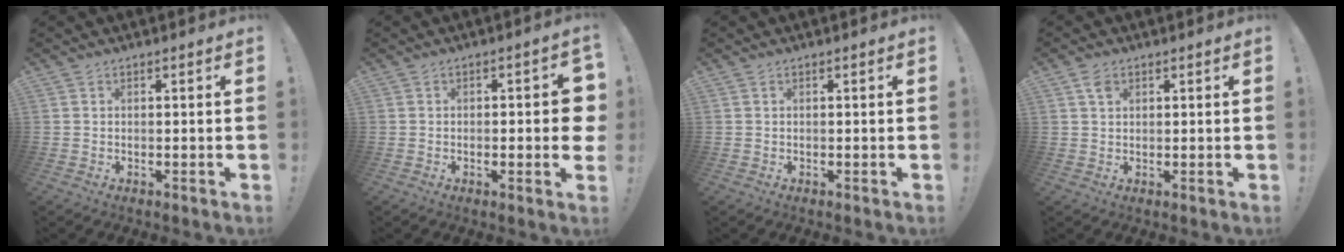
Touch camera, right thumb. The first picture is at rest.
{"total": 4.4, "force": [-0.3, 1.2, 4.2], "torque": [-0.046, -0.006, -0.006]}
{"total": 0.0}
{"total": 2.9, "force": [1.5, 1.8, 1.7], "torque": [-0.020, -0.005, 0.025]}